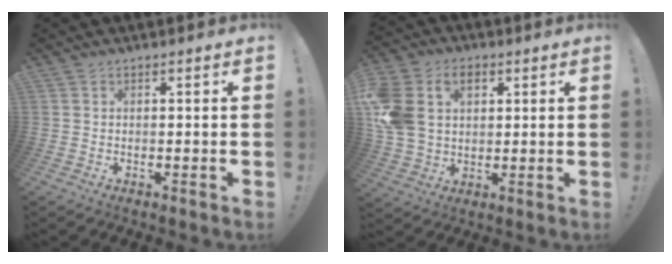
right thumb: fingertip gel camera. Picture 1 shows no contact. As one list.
[{"total": 14.6, "force": [4.3, 11.0, 8.6], "torque": [-0.172, -0.013, 0.080]}]